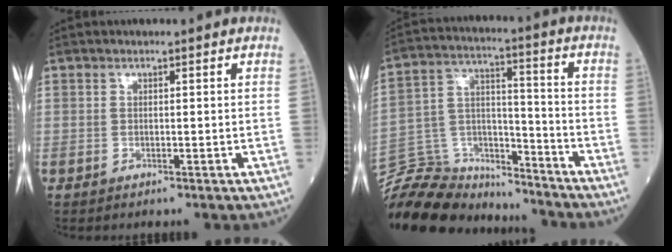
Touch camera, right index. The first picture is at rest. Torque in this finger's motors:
{"motor_torque": [0.55, -0.92, -0.04, -0.22]}